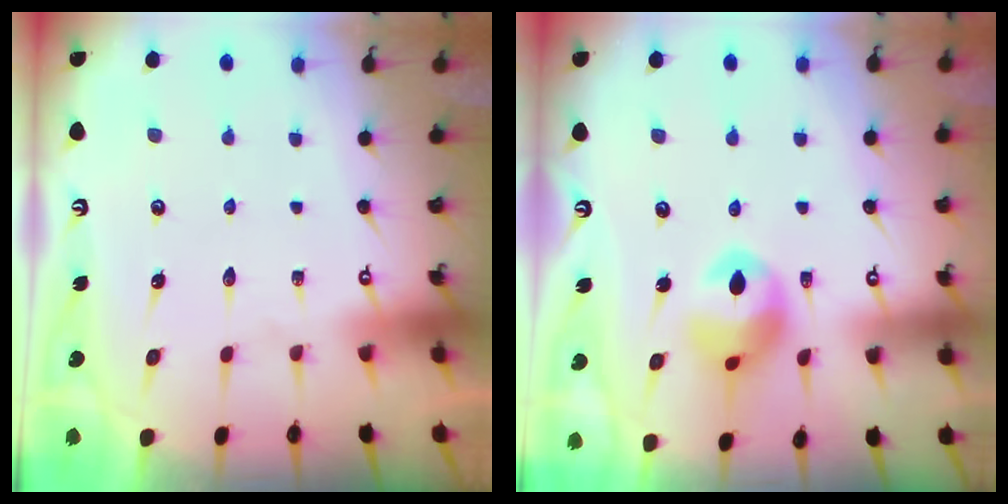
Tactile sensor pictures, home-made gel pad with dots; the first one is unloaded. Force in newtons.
{"total": 12.1, "press": 12.0, "slide": 1.6}